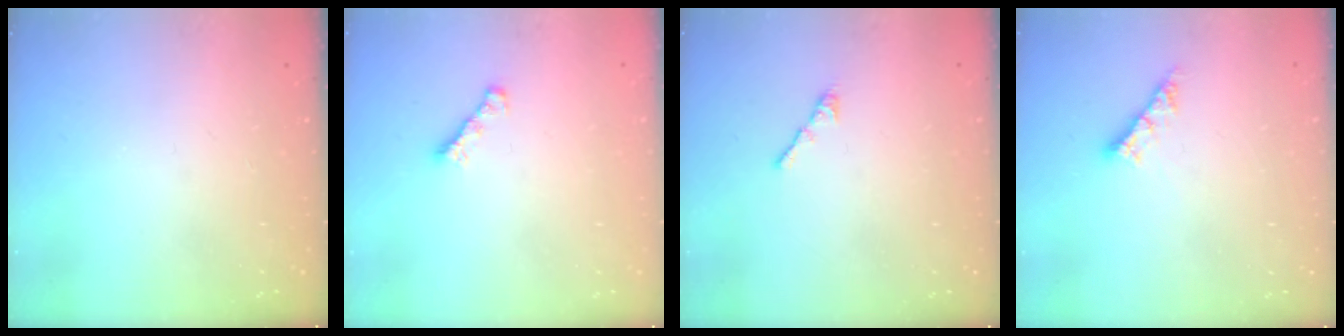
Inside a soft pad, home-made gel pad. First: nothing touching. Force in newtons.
{"total": 1.6, "press": 1.4, "slide": 0.6}
{"total": 0.6, "press": 0.4, "slide": 0.4}
{"total": 5.0, "press": 5.0, "slide": 0.3}